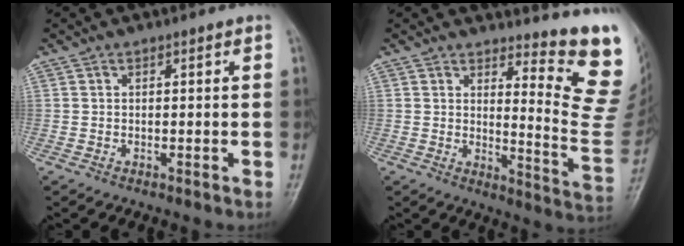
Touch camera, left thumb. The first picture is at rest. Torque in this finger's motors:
{"motor_torque": [0.89, -0.21, 0.15, -0.41, 0.09]}